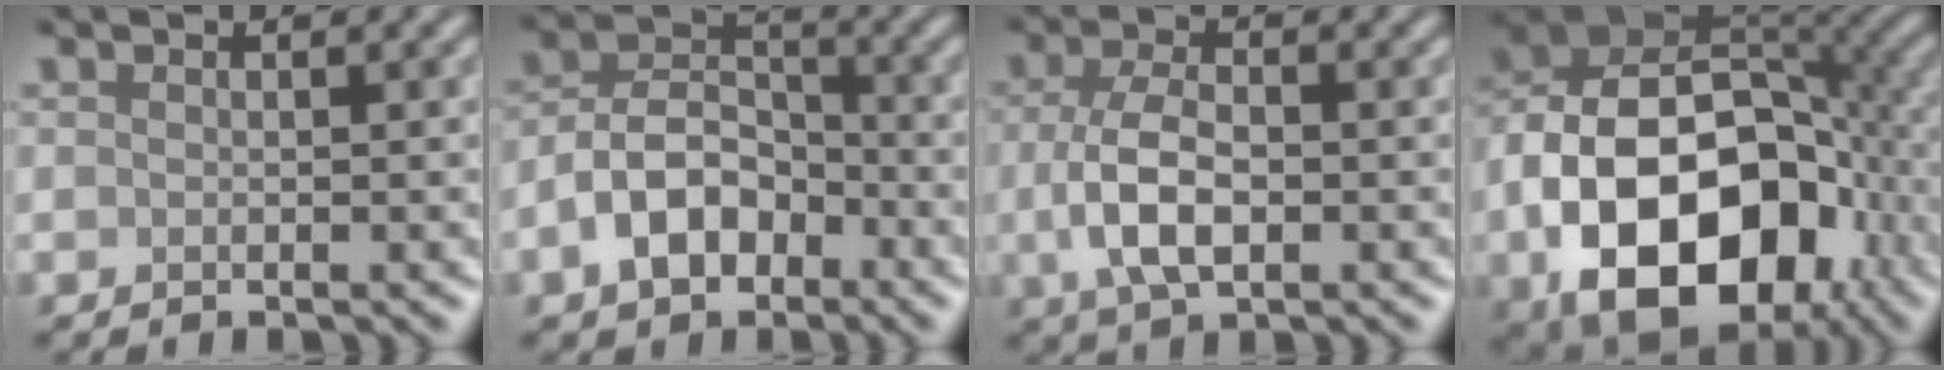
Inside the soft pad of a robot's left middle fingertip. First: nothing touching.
{"total": 5.8, "force": [-2.5, 3.7, 3.6], "torque": [-0.061, 0.006, -0.053]}
{"total": 4.9, "force": [-0.7, 2.4, 4.2], "torque": [-0.094, -0.003, -0.014]}
{"total": 16.7, "force": [-4.5, 11.2, 11.5], "torque": [-0.200, -0.020, -0.075]}